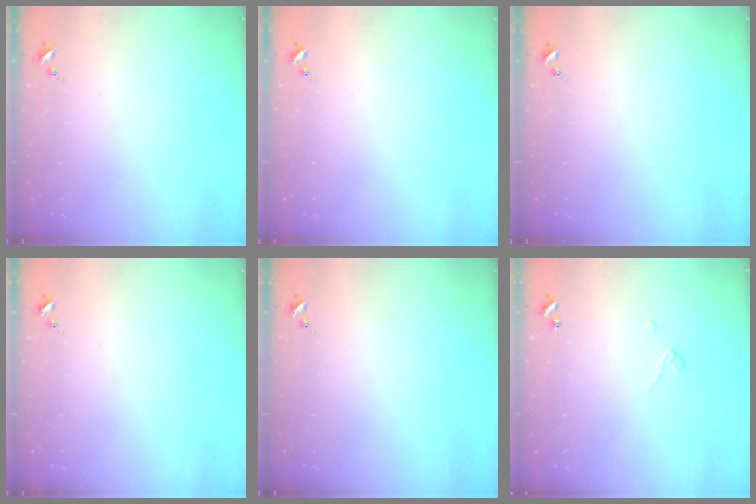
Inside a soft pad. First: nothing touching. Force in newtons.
{"total": 0.0}
{"total": 0.0}
{"total": 0.0}
{"total": 0.0}
{"total": 2.6, "press": 2.6, "slide": 0.2}